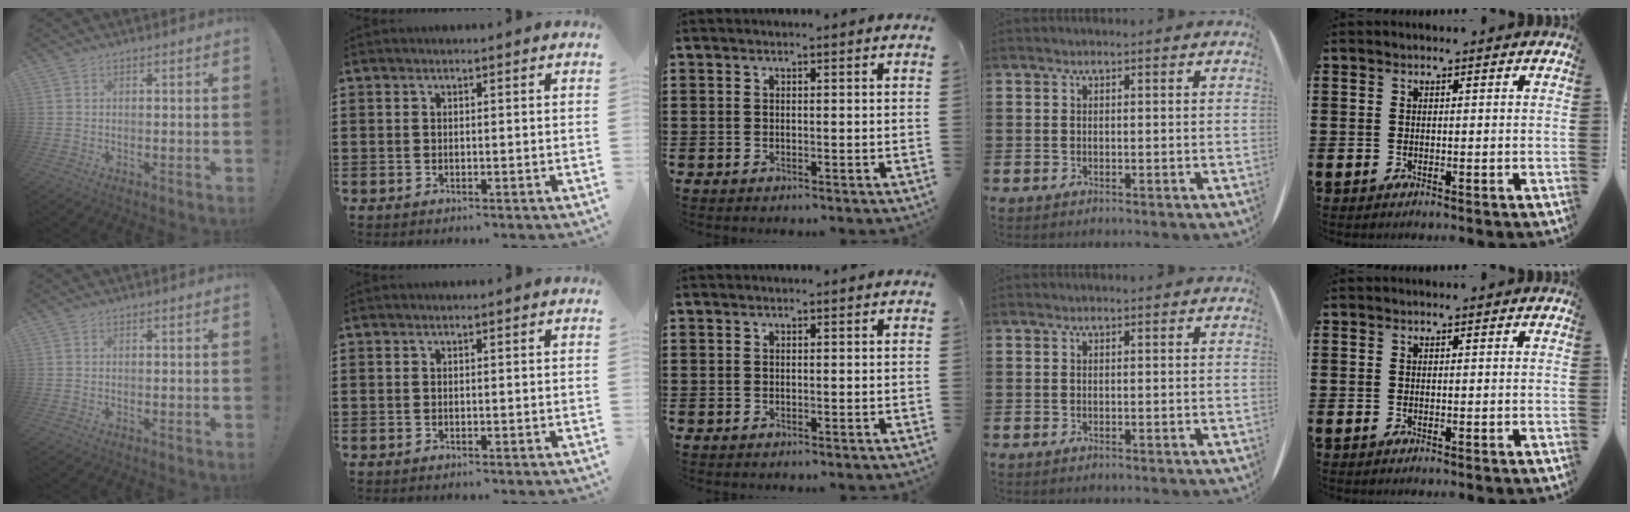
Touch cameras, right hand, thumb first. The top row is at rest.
{}